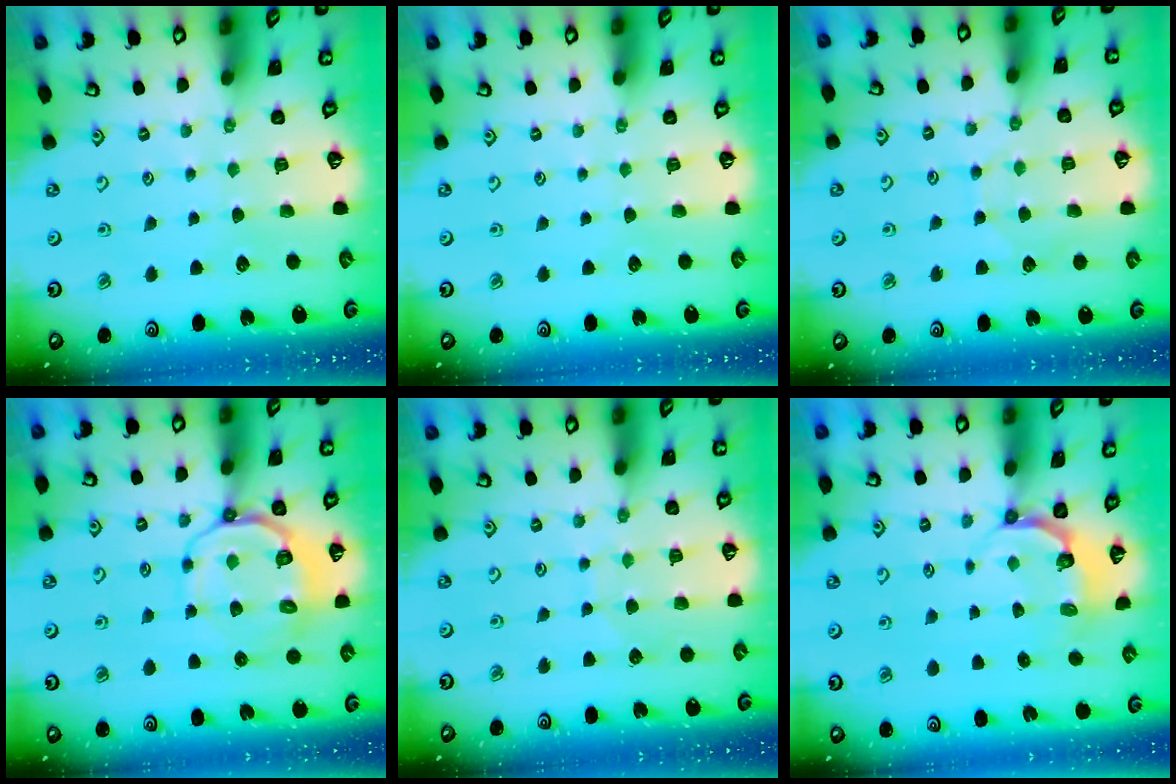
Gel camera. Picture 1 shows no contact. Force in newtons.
{"total": 0.0}
{"total": 5.7, "press": 5.7, "slide": 0.6}
{"total": 9.0, "press": 8.8, "slide": 2.1}
{"total": 6.2, "press": 6.2, "slide": 0.5}
{"total": 5.1, "press": 4.0, "slide": 3.1}